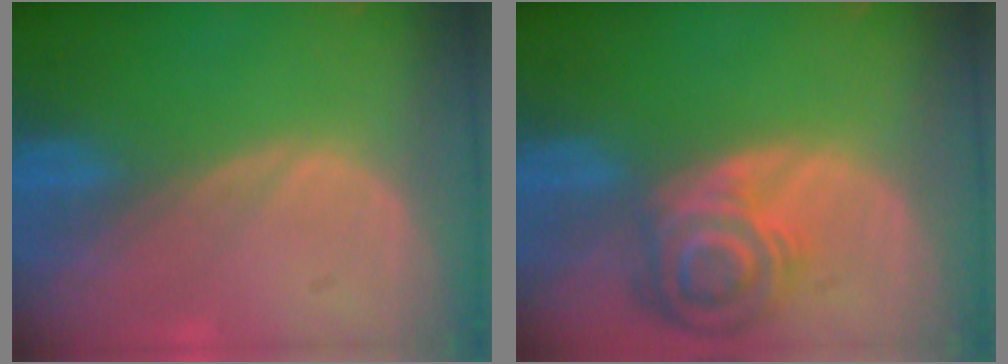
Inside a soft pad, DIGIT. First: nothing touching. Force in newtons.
{"total": 8.0, "press": 7.1, "slide": 3.8}